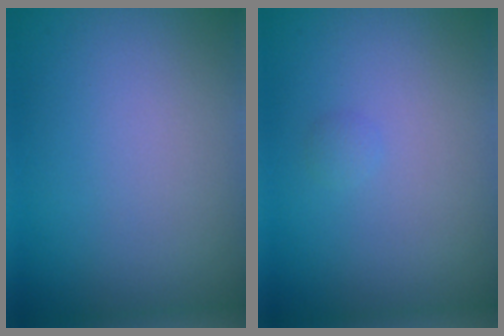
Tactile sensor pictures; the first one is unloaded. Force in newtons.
{"total": 0.5, "press": 0.5, "slide": 0.0}